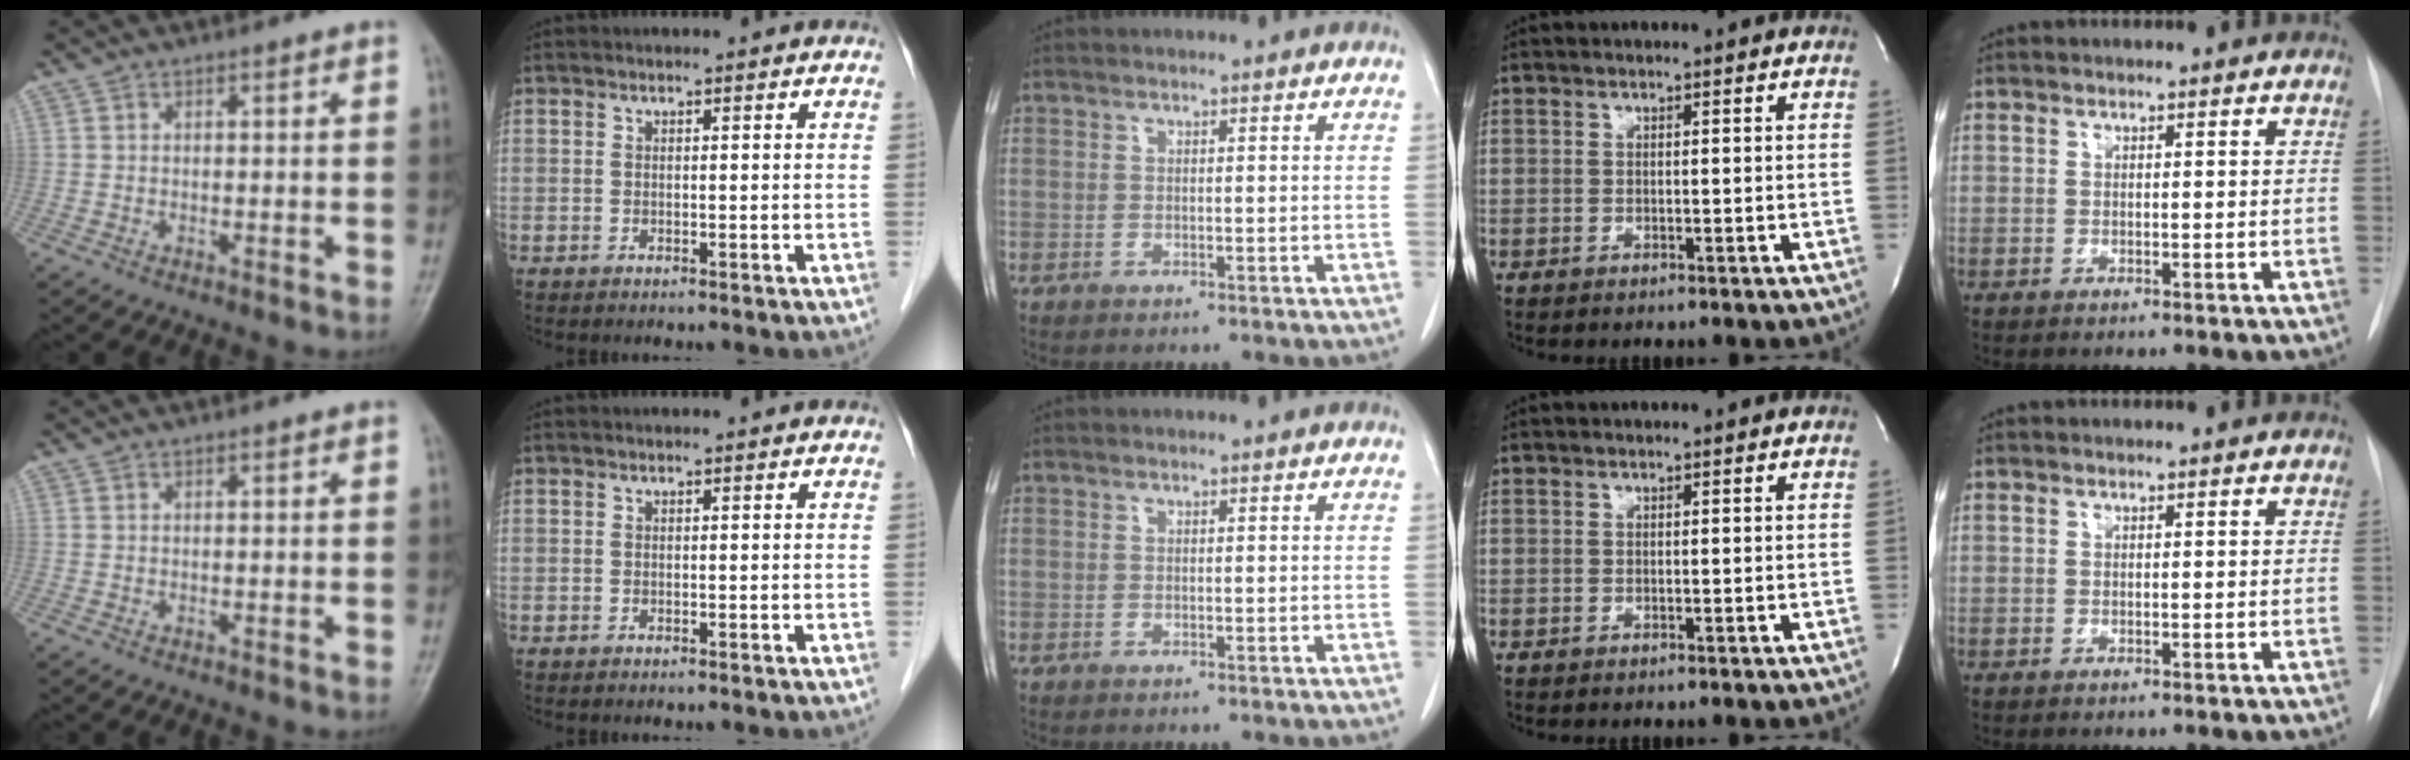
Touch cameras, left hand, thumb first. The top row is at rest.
{}